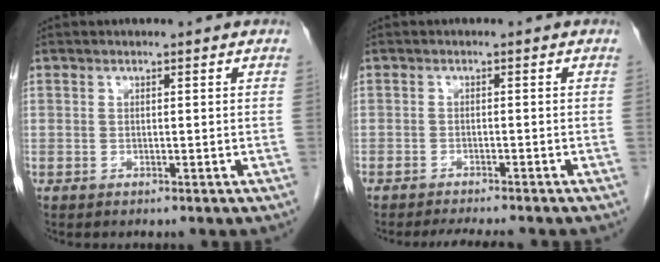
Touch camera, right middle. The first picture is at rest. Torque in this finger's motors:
{"motor_torque": [0.63, -0.42, 0.06, 0.03]}